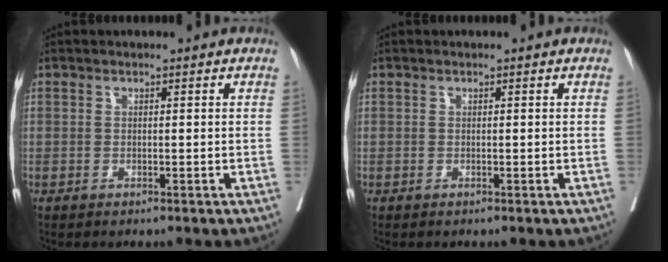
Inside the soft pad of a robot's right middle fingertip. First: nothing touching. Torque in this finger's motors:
{"motor_torque": [0.00, 0.00, 0.00, 0.00]}